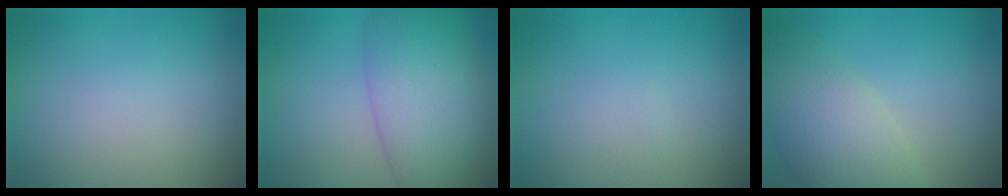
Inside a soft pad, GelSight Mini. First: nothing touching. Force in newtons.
{"total": 9.5, "press": 9.5, "slide": 0.3}
{"total": 0.0}
{"total": 6.5, "press": 6.4, "slide": 0.4}